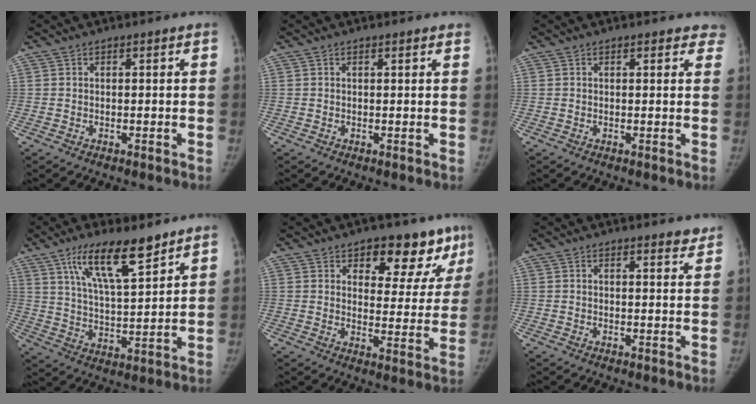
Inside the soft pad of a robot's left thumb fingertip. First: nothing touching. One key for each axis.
{"total": 1.2, "fx": 1.0, "fy": 0.2, "fz": 0.6, "tx": -0.005, "ty": 0.000, "tz": 0.012}
{"total": 4.2, "fx": 3.4, "fy": 1.7, "fz": 1.5, "tx": 0.015, "ty": -0.007, "tz": 0.025}
{"total": 13.8, "fx": 8.9, "fy": 3.8, "fz": 9.9, "tx": -0.156, "ty": -0.044, "tz": 0.163}
{"total": 13.4, "fx": 8.8, "fy": 6.9, "fz": 7.3, "tx": -0.028, "ty": -0.046, "tz": 0.114}
{"total": 3.0, "fx": 2.7, "fy": 0.8, "fz": 1.2, "tx": -0.002, "ty": -0.016, "tz": 0.028}